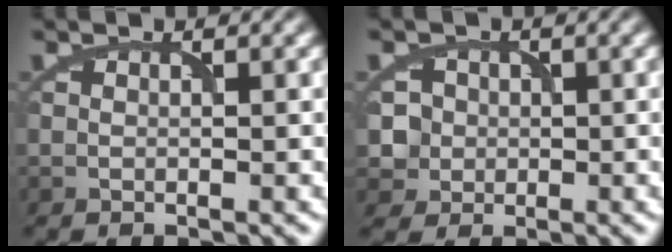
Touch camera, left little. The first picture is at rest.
{"total": 3.5, "force": [-0.1, 3.5, 0.2], "torque": [0.011, 0.018, 0.004]}